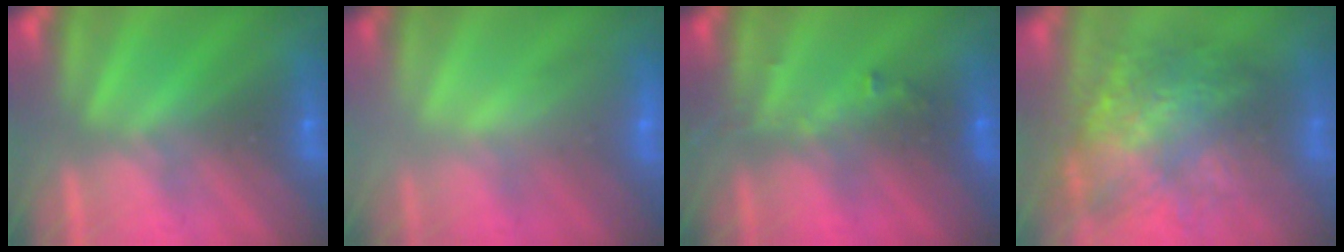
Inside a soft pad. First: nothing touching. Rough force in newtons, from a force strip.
{"total": 2.3}
{"total": 2.9}
{"total": 7.5}